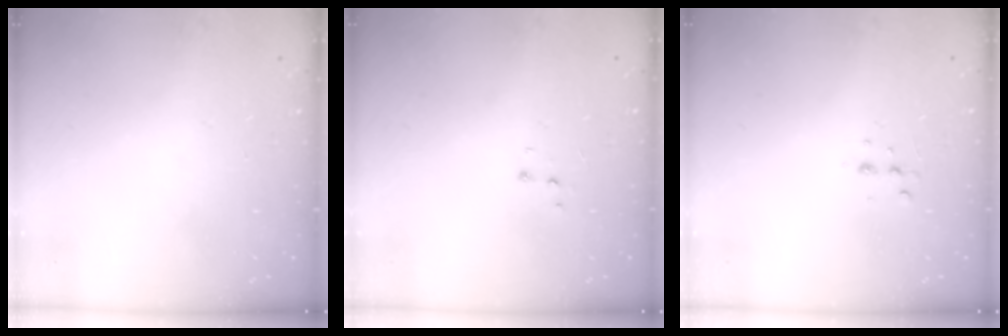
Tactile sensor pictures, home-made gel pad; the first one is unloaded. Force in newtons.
{"total": 3.4, "press": 3.3, "slide": 0.6}
{"total": 3.5, "press": 3.4, "slide": 0.5}